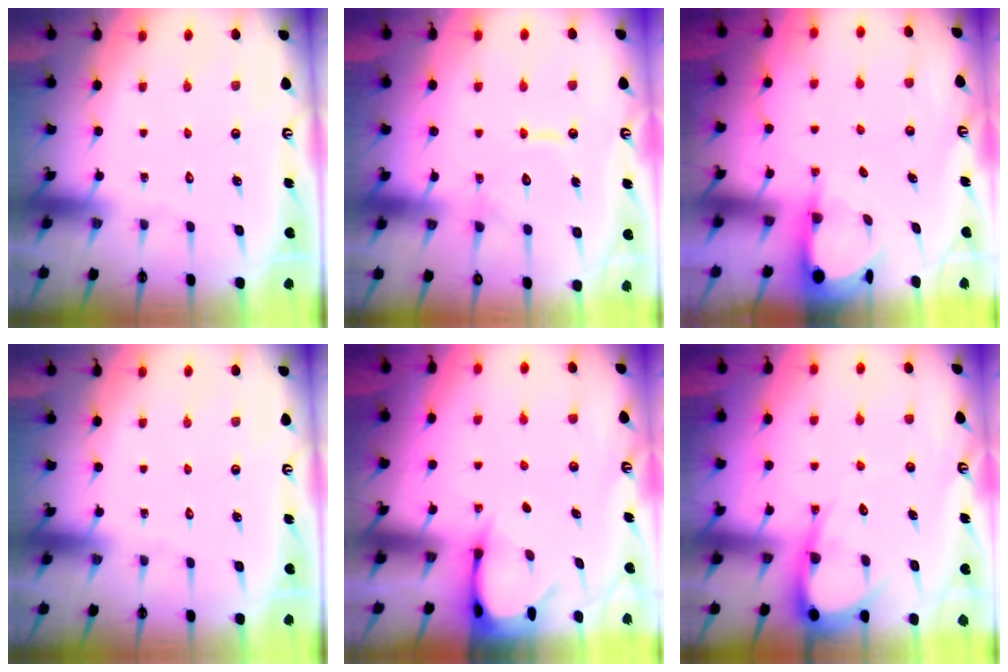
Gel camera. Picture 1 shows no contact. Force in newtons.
{"total": 11.3, "press": 11.2, "slide": 1.2}
{"total": 3.9, "press": 3.9, "slide": 0.3}
{"total": 0.0}
{"total": 3.6, "press": 3.6, "slide": 0.3}
{"total": 8.0, "press": 8.0, "slide": 0.8}